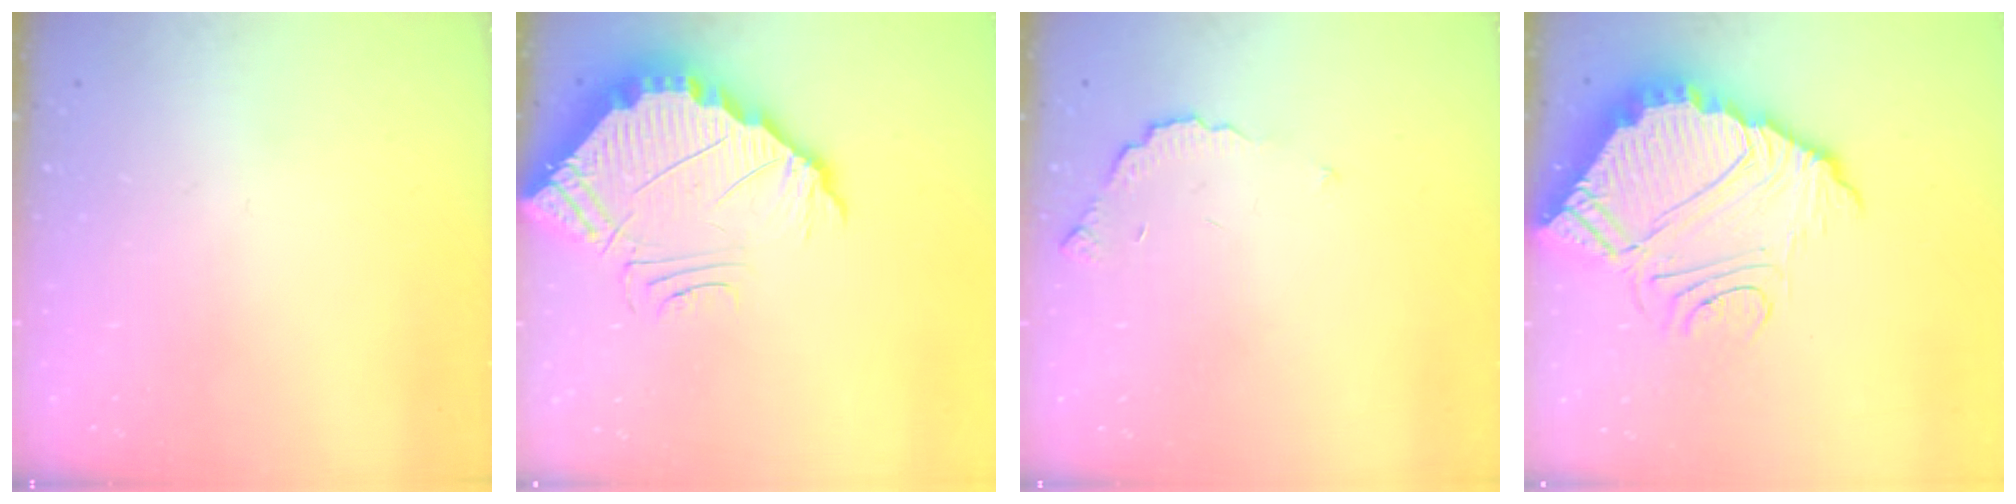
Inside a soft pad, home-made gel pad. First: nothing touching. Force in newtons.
{"total": 5.7, "press": 5.7, "slide": 0.3}
{"total": 3.4, "press": 3.4, "slide": 0.2}
{"total": 14.3, "press": 14.3, "slide": 1.1}